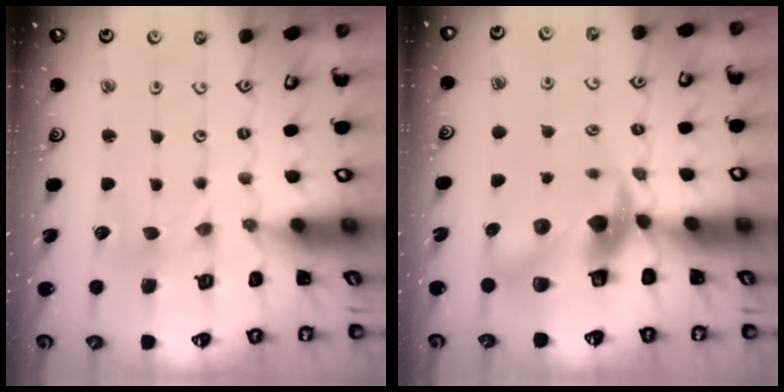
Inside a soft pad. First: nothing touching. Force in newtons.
{"total": 12.8, "press": 12.6, "slide": 2.1}